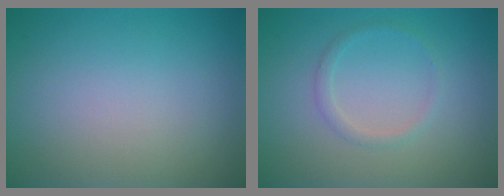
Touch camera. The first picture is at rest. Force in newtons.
{"total": 1.2, "press": 1.2, "slide": 0.0}